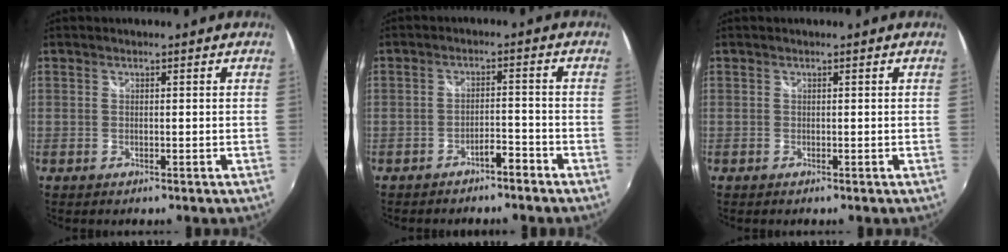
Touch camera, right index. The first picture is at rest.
{"total": 3.2, "force": [-2.8, 0.6, 1.5], "torque": [-0.031, 0.006, -0.041]}
{"total": 0.0}